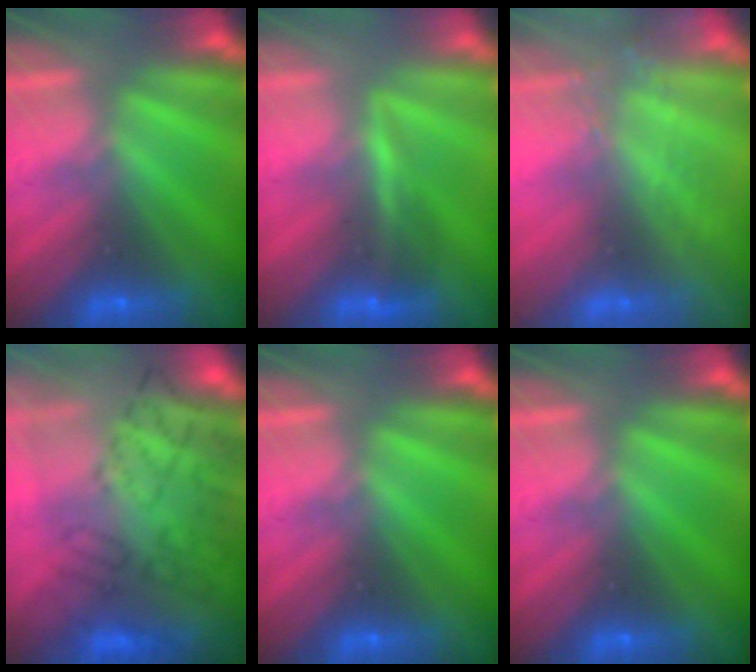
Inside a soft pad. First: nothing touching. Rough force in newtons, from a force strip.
{"total": 3.7}
{"total": 2.2}
{"total": 9.1}
{"total": 0.0}
{"total": 0.0}